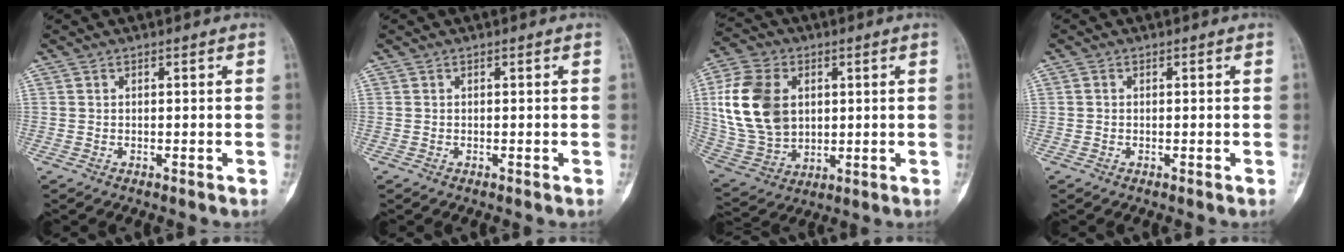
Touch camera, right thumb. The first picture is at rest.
{"total": 0.0}
{"total": 17.1, "force": [3.2, 12.2, 11.5], "torque": [-0.213, -0.002, 0.070]}
{"total": 0.6, "force": [0.1, 0.5, 0.3], "torque": [-0.004, 0.001, -0.001]}